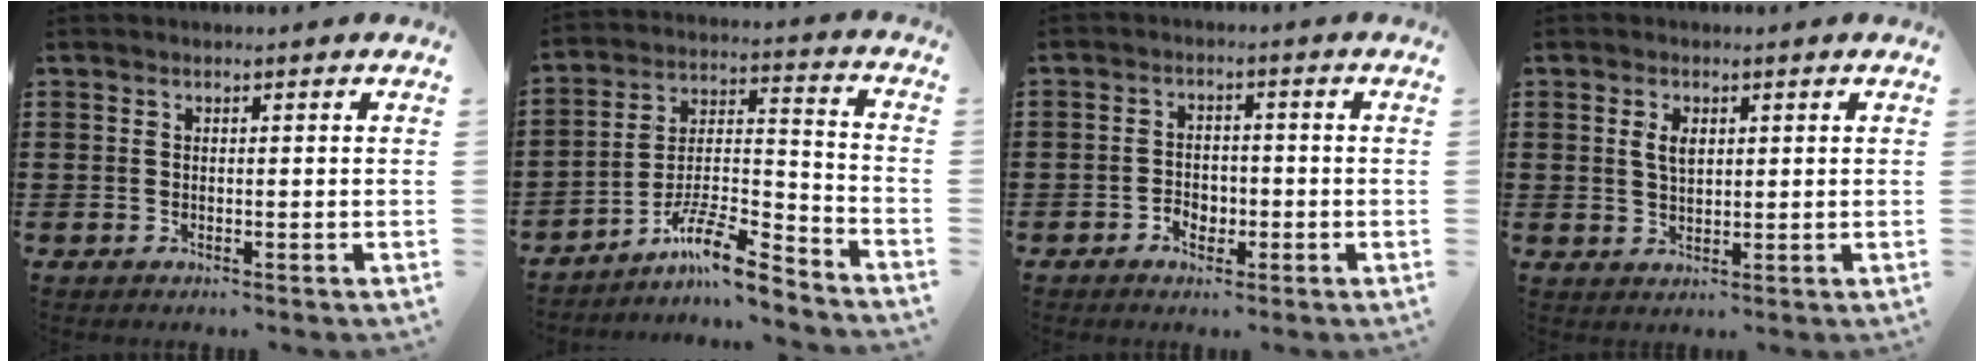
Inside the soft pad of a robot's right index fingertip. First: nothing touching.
{"total": 10.2, "force": [-8.0, 1.9, 6.0], "torque": [-0.114, 0.010, -0.156]}
{"total": 2.9, "force": [-1.5, 2.0, 1.5], "torque": [-0.031, 0.002, -0.030]}
{"total": 2.8, "force": [0.8, 1.5, 2.2], "torque": [-0.048, 0.006, 0.014]}